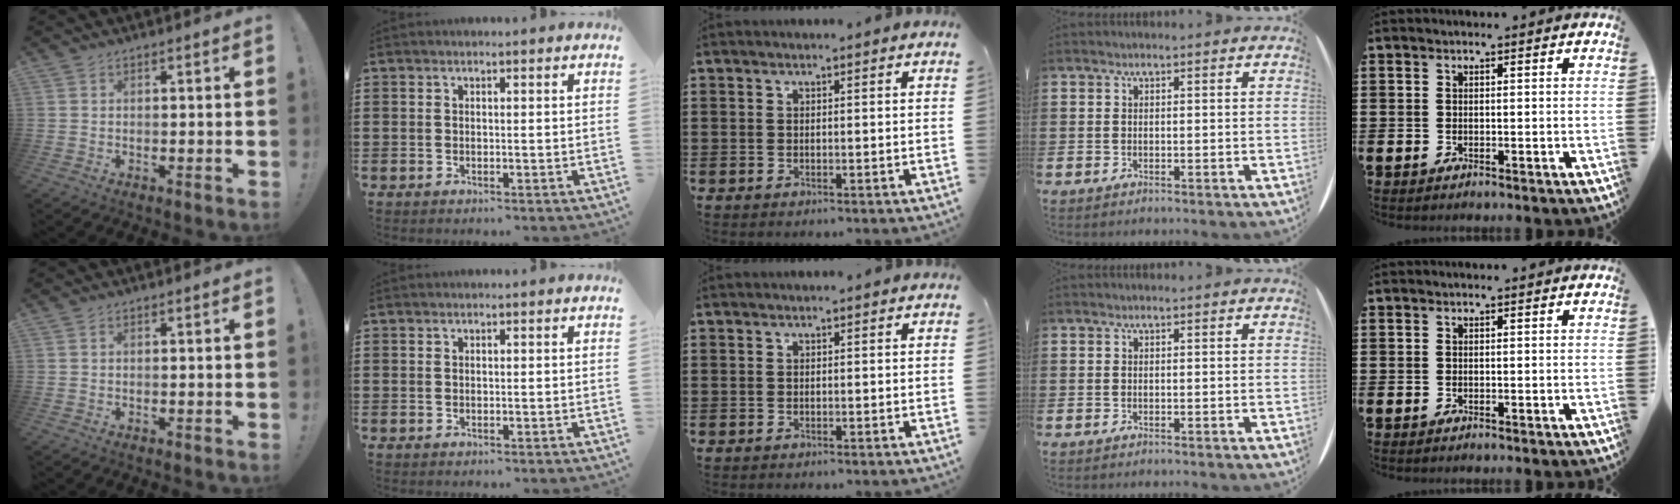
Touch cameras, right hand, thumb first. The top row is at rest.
{}